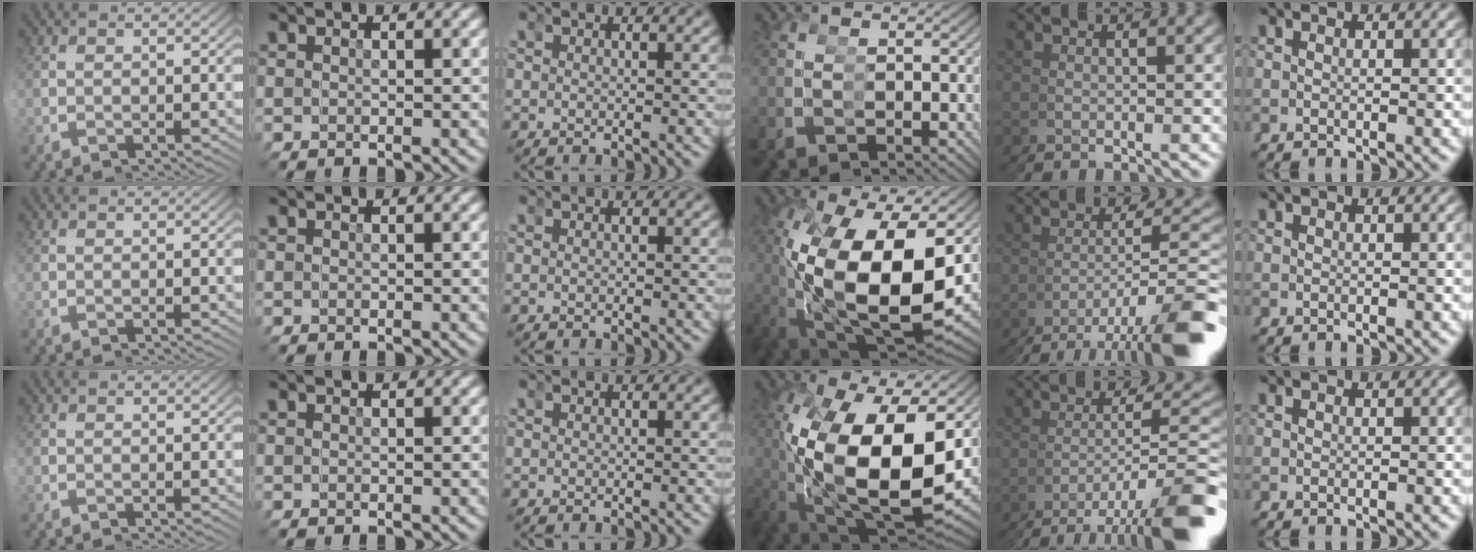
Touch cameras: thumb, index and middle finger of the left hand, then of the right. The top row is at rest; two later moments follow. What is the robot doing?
{"motion": "grasp_and_lifting", "object": "toy banana"}